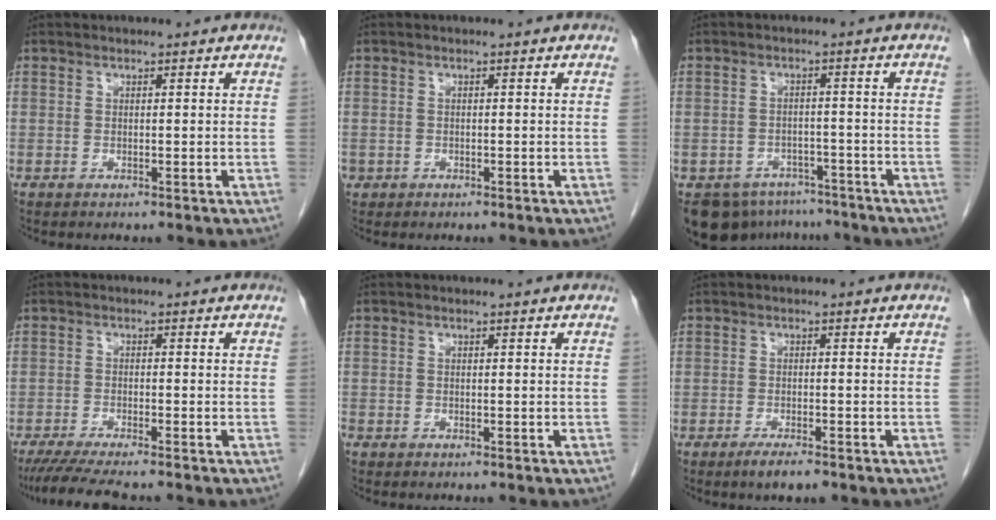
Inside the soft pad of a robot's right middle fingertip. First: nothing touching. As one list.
[{"total": 0.9, "force": [-0.3, 0.8, 0.1], "torque": [-0.004, 0.004, -0.002]}, {"total": 10.5, "force": [-8.2, 6.1, 2.3], "torque": [-0.039, 0.004, -0.106]}, {"total": 7.2, "force": [-6.1, 0.1, 3.7], "torque": [-0.056, -0.021, -0.100]}, {"total": 0.5, "force": [-0.4, 0.3, 0.1], "torque": [-0.001, 0.002, -0.008]}, {"total": 3.2, "force": [-2.3, 0.5, 2.2], "torque": [-0.043, -0.005, -0.037]}]